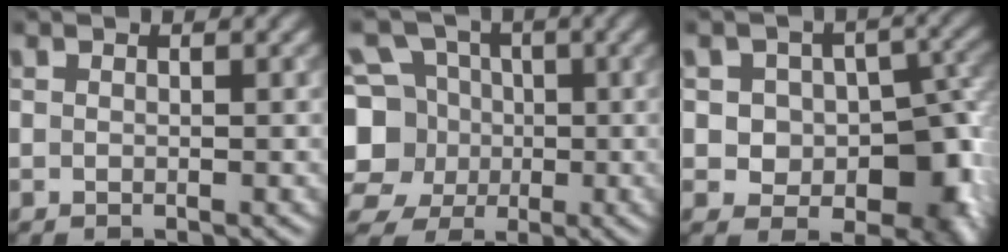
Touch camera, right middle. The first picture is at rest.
{"total": 8.2, "force": [-0.9, 7.5, 3.4], "torque": [-0.079, 0.012, -0.045]}
{"total": 10.2, "force": [-1.6, 7.9, 6.2], "torque": [-0.044, 0.001, -0.037]}